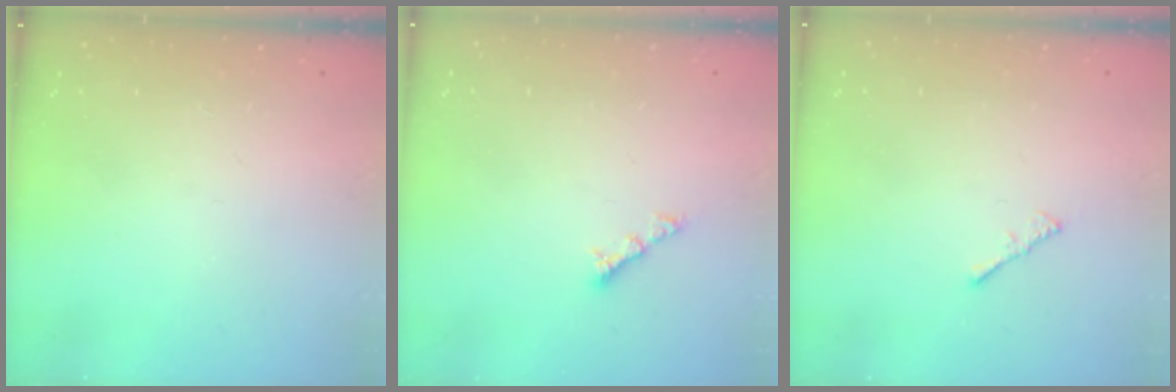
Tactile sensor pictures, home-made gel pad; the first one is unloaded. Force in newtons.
{"total": 3.6, "press": 3.6, "slide": 0.2}
{"total": 1.5, "press": 1.4, "slide": 0.4}